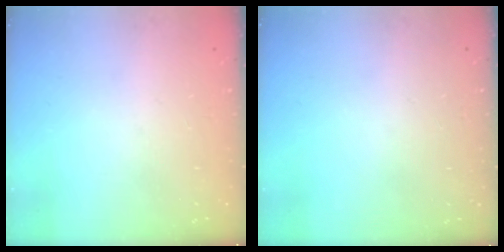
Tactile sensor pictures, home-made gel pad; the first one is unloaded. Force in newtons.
{"total": 0.0}